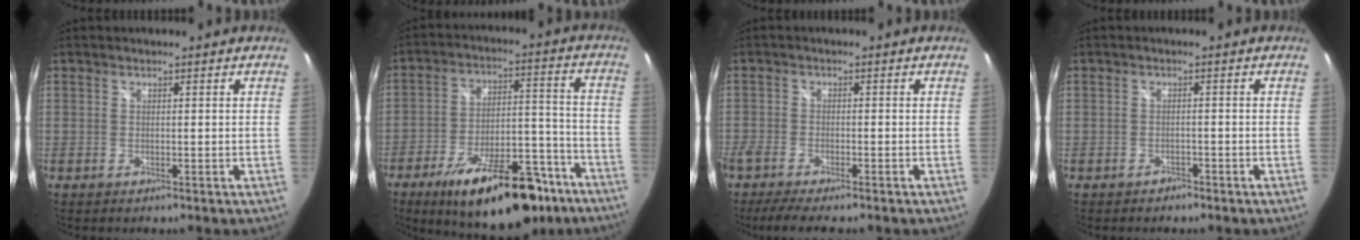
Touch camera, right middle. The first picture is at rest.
{"total": 23.0, "force": [-15.8, 8.5, 14.4], "torque": [-0.225, -0.001, -0.221]}
{"total": 6.4, "force": [-5.4, 0.9, 3.3], "torque": [-0.085, -0.025, -0.095]}
{"total": 1.4, "force": [-1.2, 0.7, 0.0], "torque": [-0.004, 0.002, -0.019]}